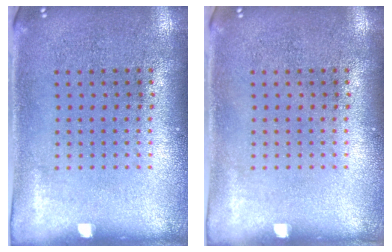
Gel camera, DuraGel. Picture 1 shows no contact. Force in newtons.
{"total": 0.0}